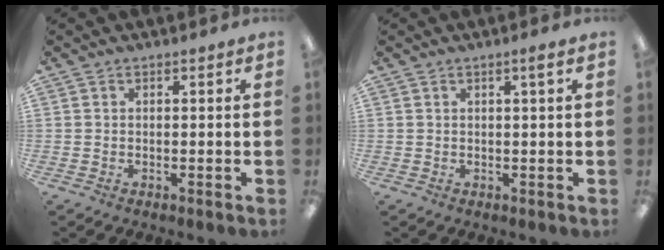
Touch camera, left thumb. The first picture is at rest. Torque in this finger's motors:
{"motor_torque": [-0.20, -0.03, -0.48, 0.20, 0.09]}